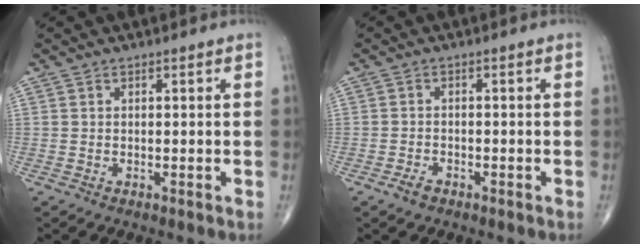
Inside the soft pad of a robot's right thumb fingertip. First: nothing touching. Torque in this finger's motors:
{"motor_torque": [0.05, -0.08, -0.13, -0.15, -0.01]}